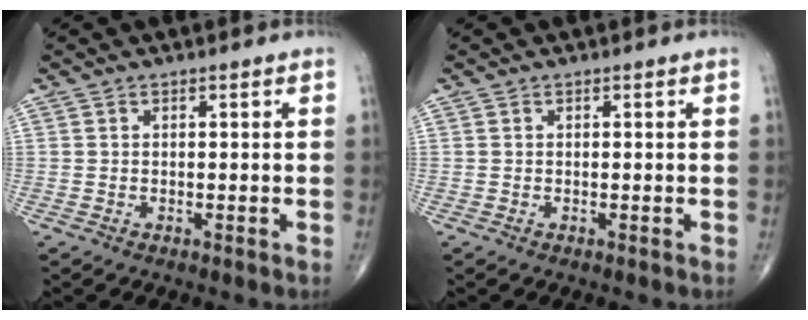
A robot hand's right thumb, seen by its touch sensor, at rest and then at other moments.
{"total": 0.0}